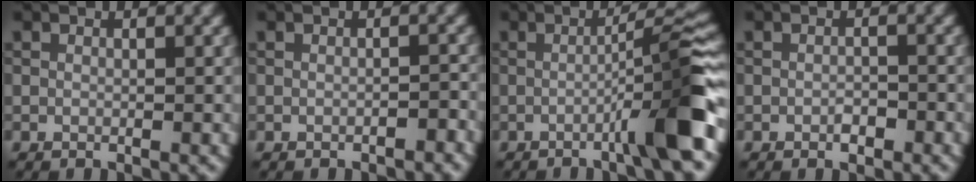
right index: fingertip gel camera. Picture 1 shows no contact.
{"total": 0.9, "force": [-0.7, 0.3, 0.5], "torque": [-0.007, 0.003, -0.008]}
{"total": 7.4, "force": [-2.5, 0.4, 7.0], "torque": [-0.094, 0.022, -0.053]}
{"total": 1.2, "force": [-0.5, 0.6, 0.9], "torque": [-0.015, 0.001, -0.009]}